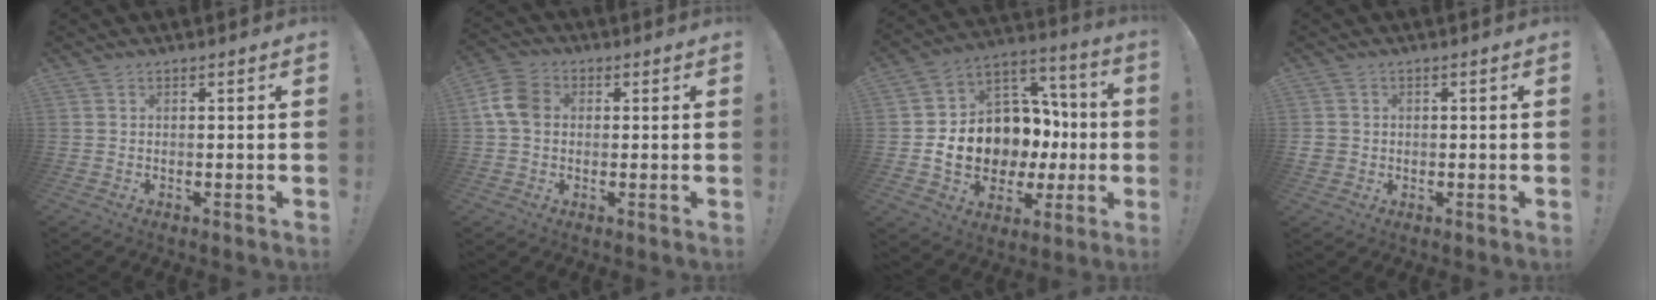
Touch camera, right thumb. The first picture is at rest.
{"total": 9.0, "force": [0.9, 6.8, 5.8], "torque": [-0.114, 0.014, 0.021]}
{"total": 14.4, "force": [-2.2, 12.1, 7.6], "torque": [-0.102, 0.005, -0.012]}
{"total": 2.8, "force": [0.4, 2.7, 0.8], "torque": [-0.009, 0.001, 0.010]}